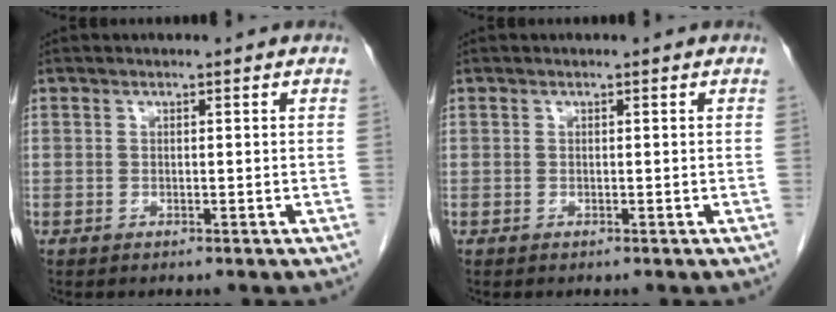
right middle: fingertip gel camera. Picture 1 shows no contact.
{"total": 0.0}